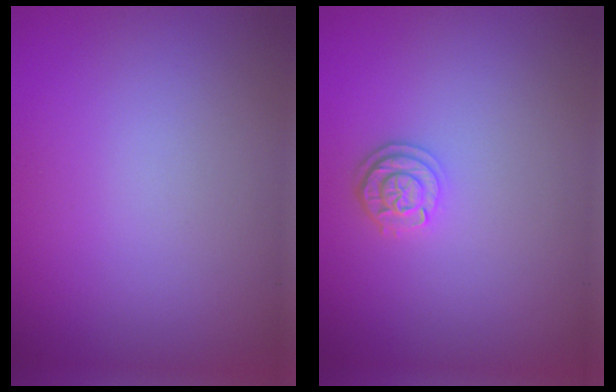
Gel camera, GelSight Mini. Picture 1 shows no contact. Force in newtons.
{"total": 2.4, "press": 2.1, "slide": 1.3}